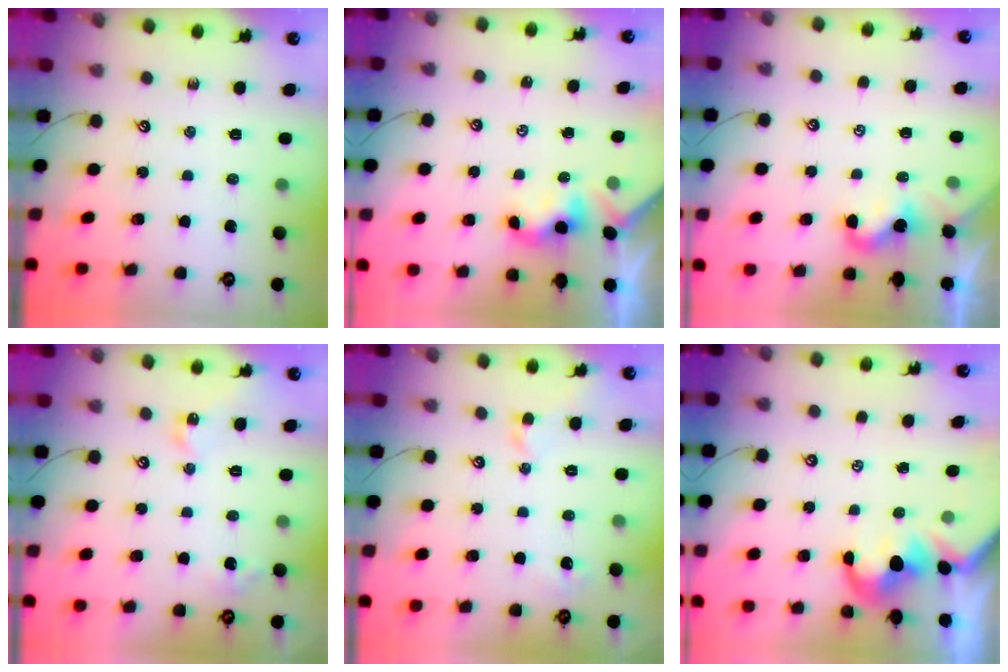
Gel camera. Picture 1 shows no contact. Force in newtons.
{"total": 0.0}
{"total": 2.1, "press": 2.0, "slide": 0.4}
{"total": 5.5, "press": 5.5, "slide": 0.6}
{"total": 0.9, "press": 0.7, "slide": 0.5}
{"total": 2.0, "press": 1.8, "slide": 0.9}